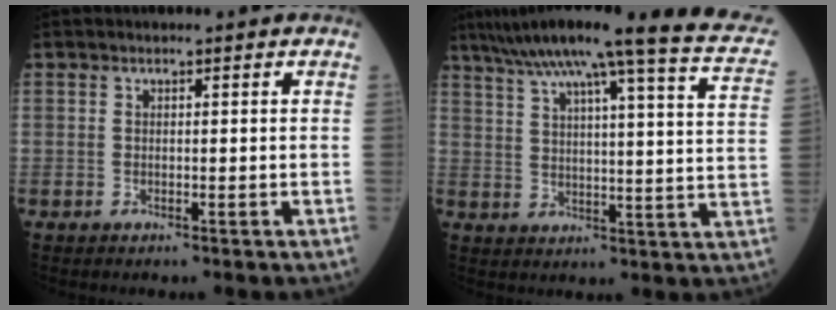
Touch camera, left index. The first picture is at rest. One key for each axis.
{"total": 23.0, "fx": 18.1, "fy": 0.1, "fz": 14.1, "tx": -0.218, "ty": -0.019, "tz": 0.223}